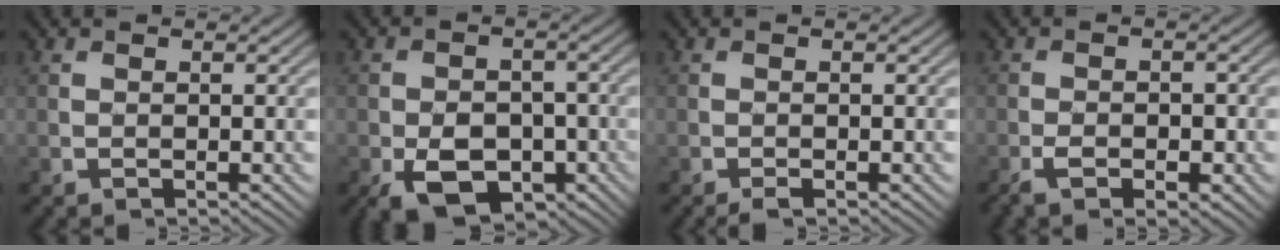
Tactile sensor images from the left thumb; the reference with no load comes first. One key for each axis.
{"total": 9.0, "fx": -4.2, "fy": 5.7, "fz": 5.5, "tx": -0.093, "ty": -0.021, "tz": -0.066}
{"total": 0.9, "fx": -0.6, "fy": 0.1, "fz": 0.6, "tx": -0.013, "ty": -0.002, "tz": -0.013}
{"total": 4.3, "fx": -2.1, "fy": 1.9, "fz": 3.2, "tx": -0.057, "ty": -0.004, "tz": -0.036}